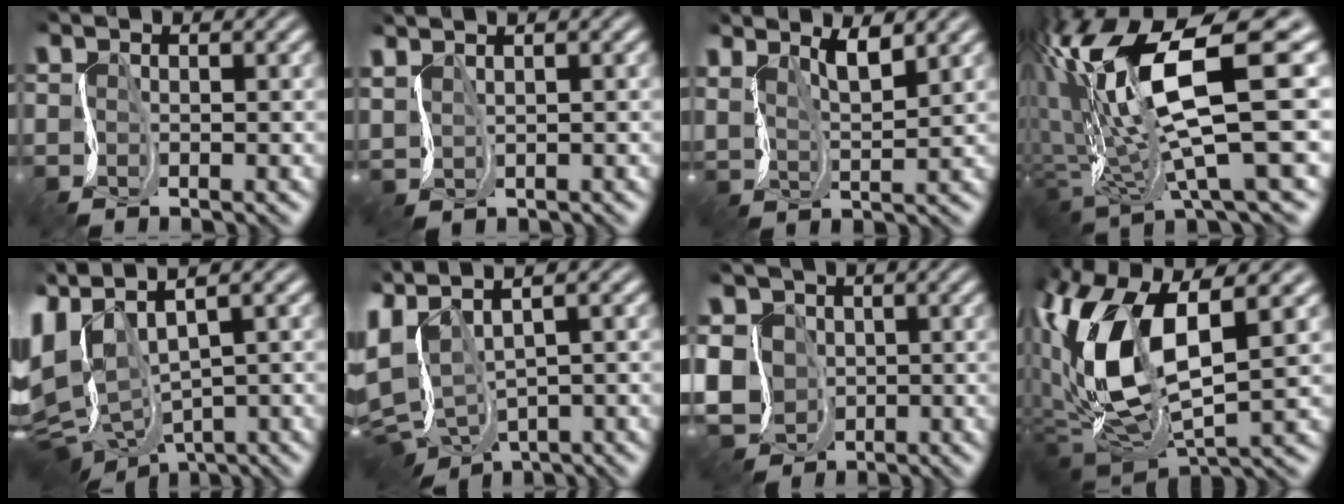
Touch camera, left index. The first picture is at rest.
{"total": 2.4, "force": [1.9, 0.5, 1.3], "torque": [-0.042, 0.009, 0.037]}
{"total": 4.1, "force": [2.6, 0.9, 3.0], "torque": [-0.059, 0.003, 0.043]}
{"total": 14.3, "force": [3.0, 3.5, 13.5], "torque": [-0.269, 0.004, 0.062]}
{"total": 10.1, "force": [1.0, 5.9, 8.2], "torque": [-0.190, -0.002, 0.027]}
{"total": 8.4, "force": [1.2, 4.2, 7.1], "torque": [-0.181, -0.002, 0.040]}
{"total": 9.7, "force": [-1.9, 8.1, 5.0], "torque": [-0.090, 0.001, -0.079]}
{"total": 12.1, "force": [1.1, 5.6, 10.7], "torque": [-0.226, -0.002, 0.022]}